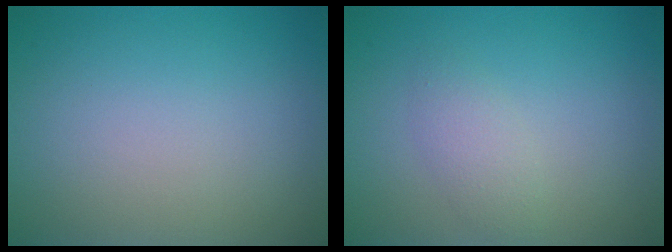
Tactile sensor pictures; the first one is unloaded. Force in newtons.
{"total": 1.7, "press": 1.7, "slide": 0.1}